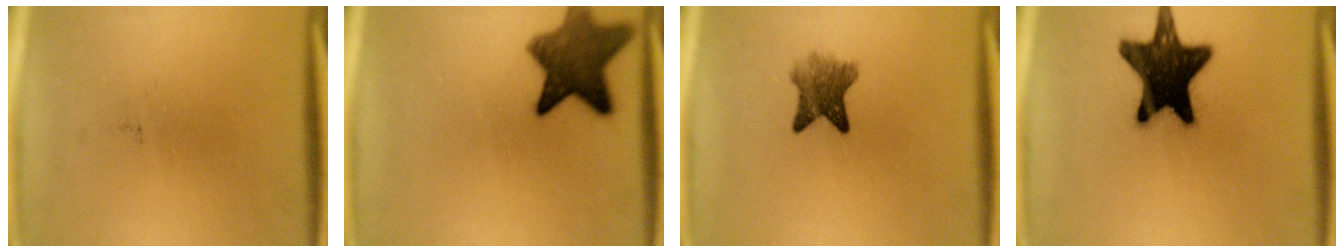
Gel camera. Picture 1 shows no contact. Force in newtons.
{"total": 9.8}
{"total": 5.2}
{"total": 18.1}